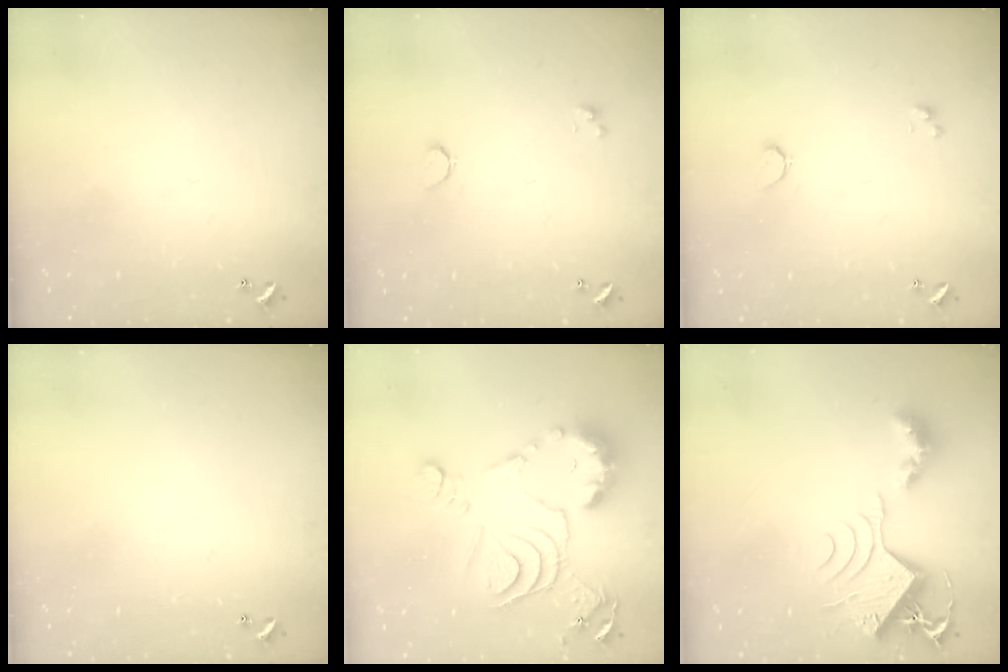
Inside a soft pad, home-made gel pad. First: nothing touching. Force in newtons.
{"total": 0.6, "press": 0.4, "slide": 0.5}
{"total": 0.8, "press": 0.7, "slide": 0.4}
{"total": 0.0}
{"total": 15.2, "press": 15.1, "slide": 1.6}
{"total": 10.1, "press": 10.0, "slide": 1.5}